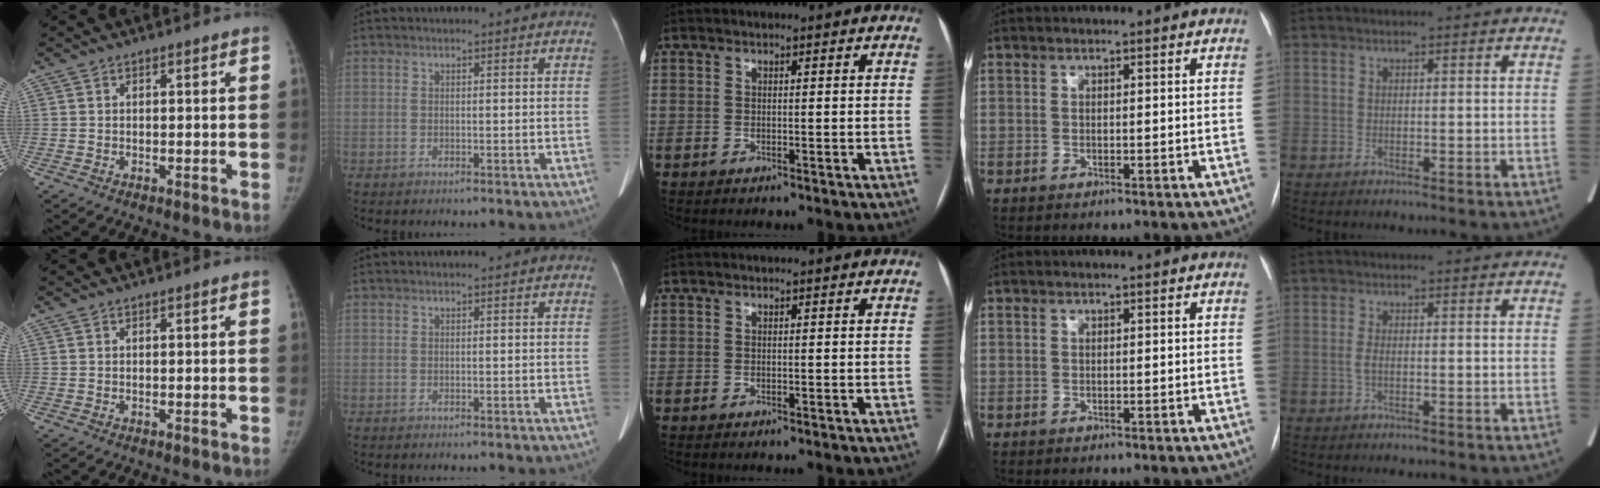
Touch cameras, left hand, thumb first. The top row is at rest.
{"little": {"total": 1.2, "force": [-0.3, 0.4, 1.1], "torque": [-0.027, 0.000, -0.008]}}